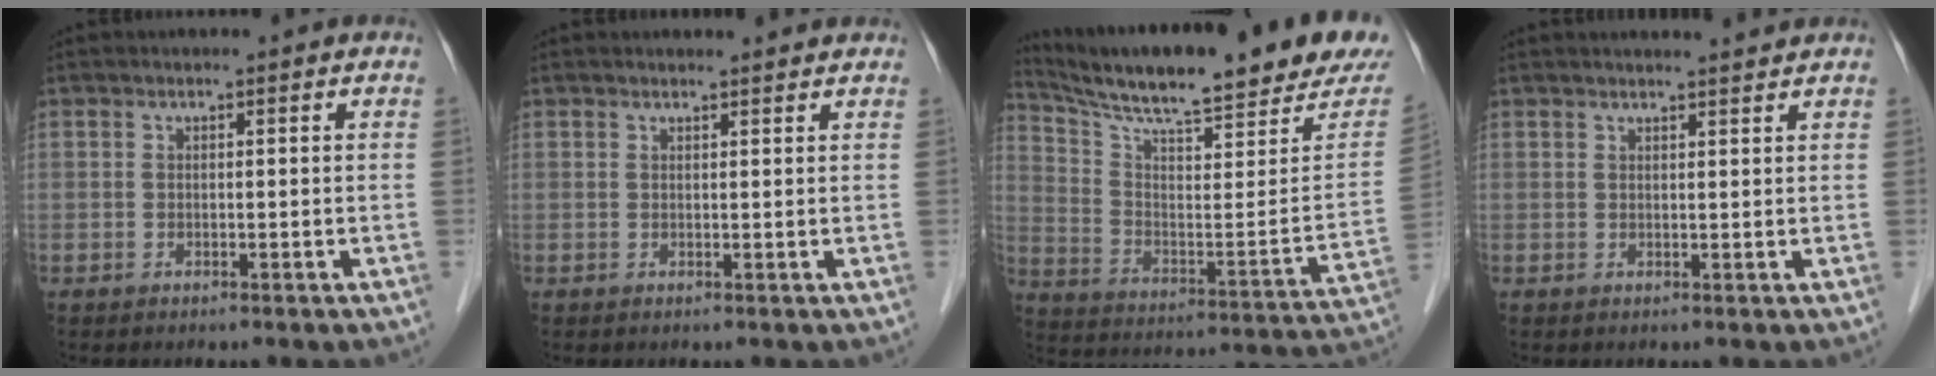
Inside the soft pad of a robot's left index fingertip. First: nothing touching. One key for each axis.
{"total": 3.1, "fx": 3.0, "fy": 0.4, "fz": 0.4, "tx": -0.013, "ty": 0.009, "tz": 0.032}
{"total": 26.0, "fx": 22.5, "fy": 2.3, "fz": 12.6, "tx": -0.213, "ty": -0.060, "tz": 0.316}
{"total": 4.3, "fx": 4.2, "fy": 0.0, "fz": 1.0, "tx": -0.016, "ty": 0.012, "tz": 0.048}